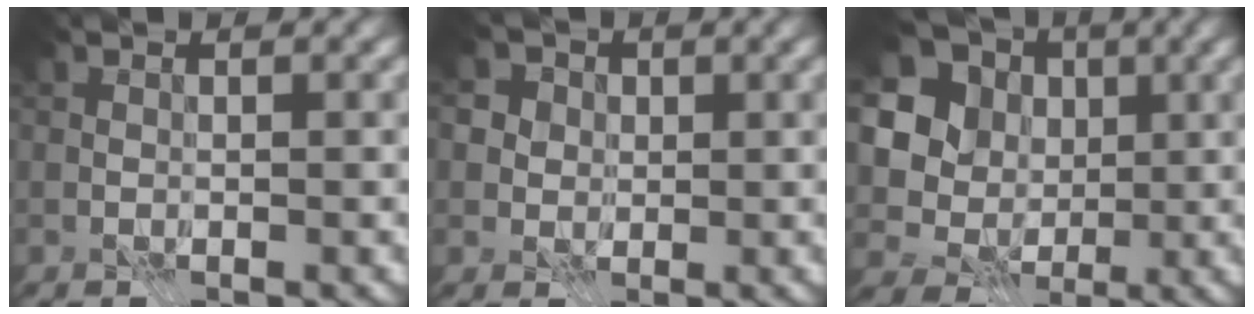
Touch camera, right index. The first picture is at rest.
{"total": 6.0, "force": [2.4, 5.0, 2.4], "torque": [-0.044, 0.017, 0.020]}
{"total": 13.0, "force": [1.4, 11.9, 5.1], "torque": [-0.151, 0.019, 0.014]}